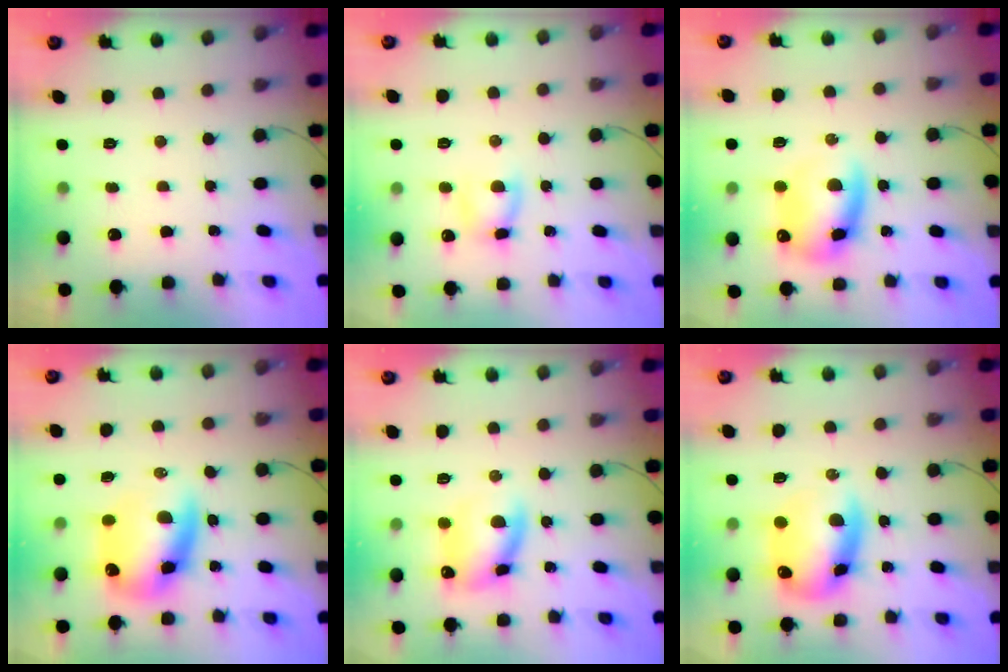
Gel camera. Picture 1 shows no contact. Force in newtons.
{"total": 6.3, "press": 6.3, "slide": 0.6}
{"total": 11.4, "press": 11.1, "slide": 2.4}
{"total": 11.2, "press": 10.8, "slide": 2.9}
{"total": 12.2, "press": 12.0, "slide": 2.3}
{"total": 12.3, "press": 11.9, "slide": 2.9}